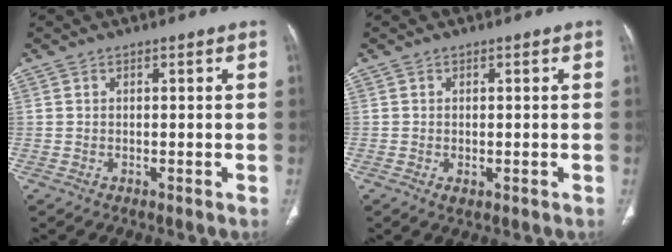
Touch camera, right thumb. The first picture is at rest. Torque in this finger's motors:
{"motor_torque": [-0.02, -0.04, 0.01, 0.64, 0.07]}